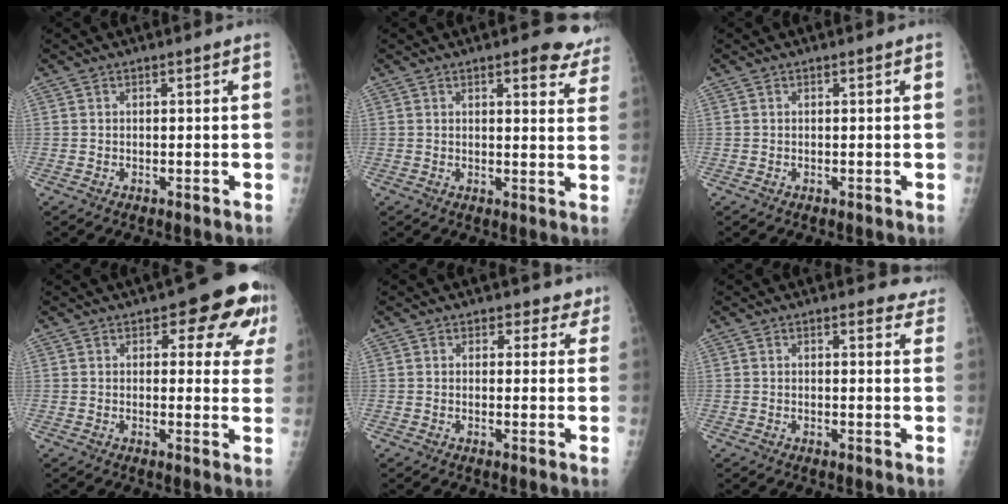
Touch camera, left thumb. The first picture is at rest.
{"total": 8.6, "force": [6.6, 3.1, 4.5], "torque": [-0.017, -0.033, 0.059]}
{"total": 0.0}
{"total": 11.2, "force": [6.3, 5.1, 7.8], "torque": [-0.042, -0.025, 0.063]}
{"total": 3.7, "force": [2.8, 2.4, 0.1], "torque": [0.040, -0.015, 0.023]}
{"total": 5.0, "force": [4.5, 1.9, 1.0], "torque": [0.022, -0.023, 0.034]}